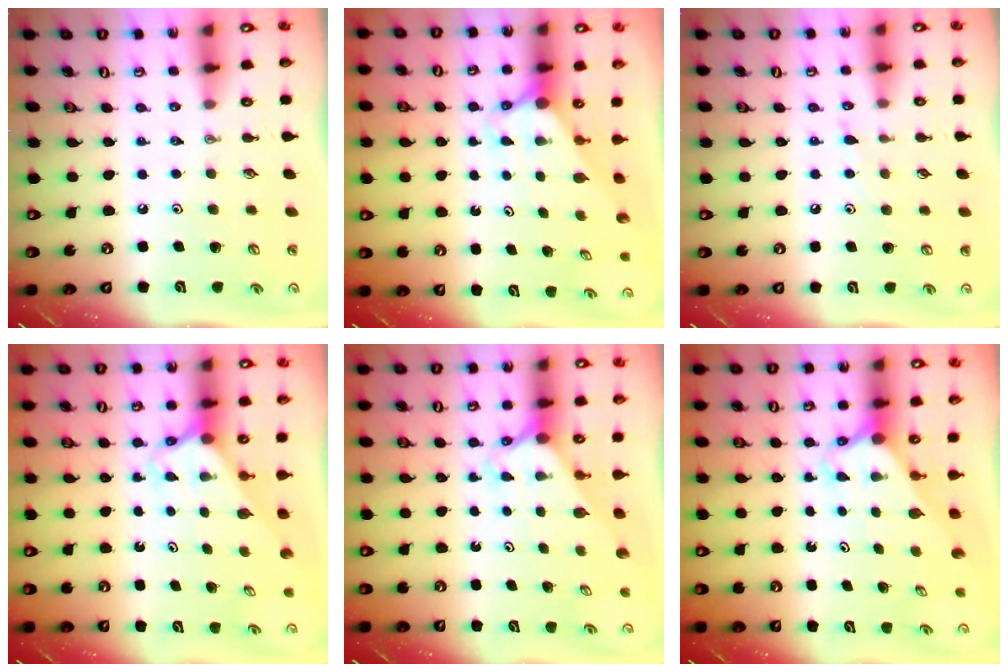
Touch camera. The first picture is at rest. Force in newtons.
{"total": 2.9, "press": 2.9, "slide": 0.0}
{"total": 6.2, "press": 6.2, "slide": 0.7}
{"total": 2.4, "press": 2.4, "slide": 0.1}
{"total": 2.2, "press": 2.2, "slide": 0.2}
{"total": 2.6, "press": 2.6, "slide": 0.1}